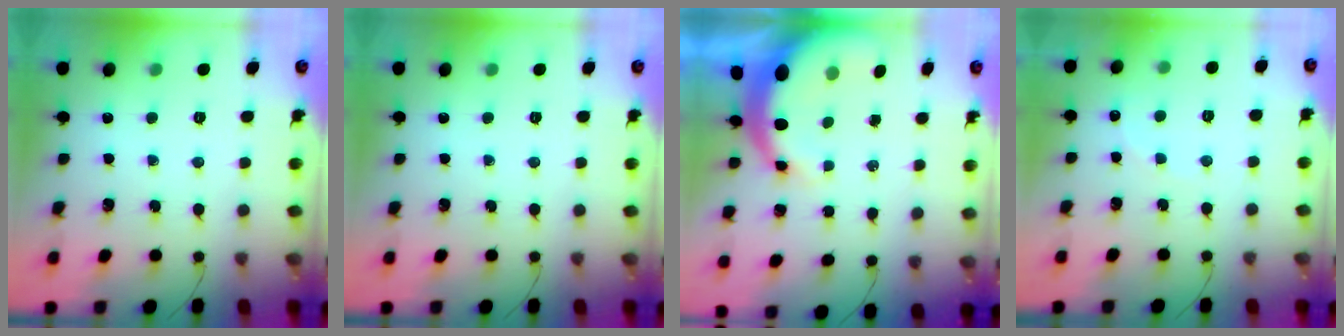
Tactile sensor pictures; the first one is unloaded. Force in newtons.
{"total": 0.0}
{"total": 6.7, "press": 6.5, "slide": 1.7}
{"total": 5.1, "press": 5.0, "slide": 1.0}